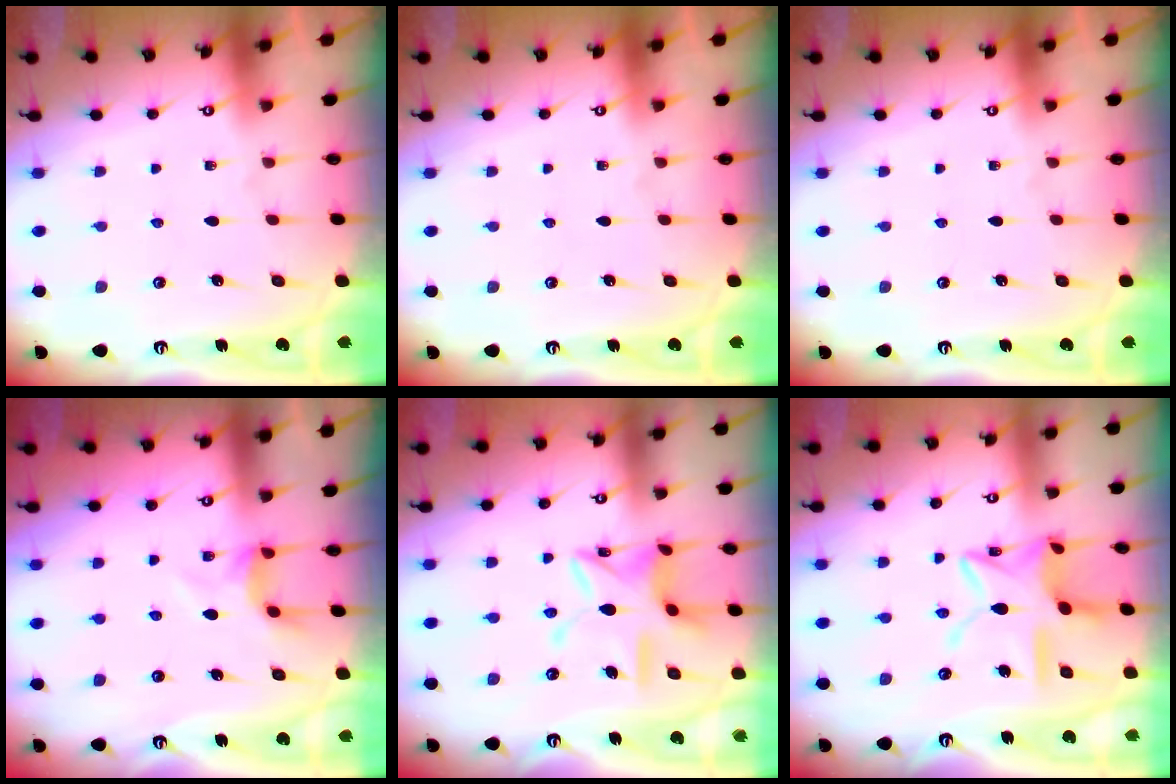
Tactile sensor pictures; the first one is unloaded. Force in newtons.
{"total": 0.0}
{"total": 0.0}
{"total": 4.0, "press": 4.0, "slide": 0.4}
{"total": 11.9, "press": 11.8, "slide": 0.9}
{"total": 13.9, "press": 13.9, "slide": 0.9}